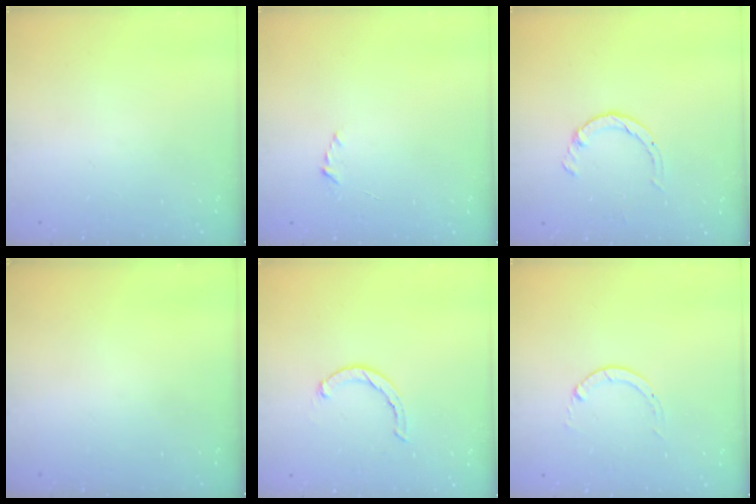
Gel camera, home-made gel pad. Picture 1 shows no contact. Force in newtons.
{"total": 1.9, "press": 1.9, "slide": 0.2}
{"total": 2.6, "press": 2.6, "slide": 0.4}
{"total": 0.0}
{"total": 1.8, "press": 1.8, "slide": 0.4}
{"total": 0.6, "press": 0.5, "slide": 0.1}